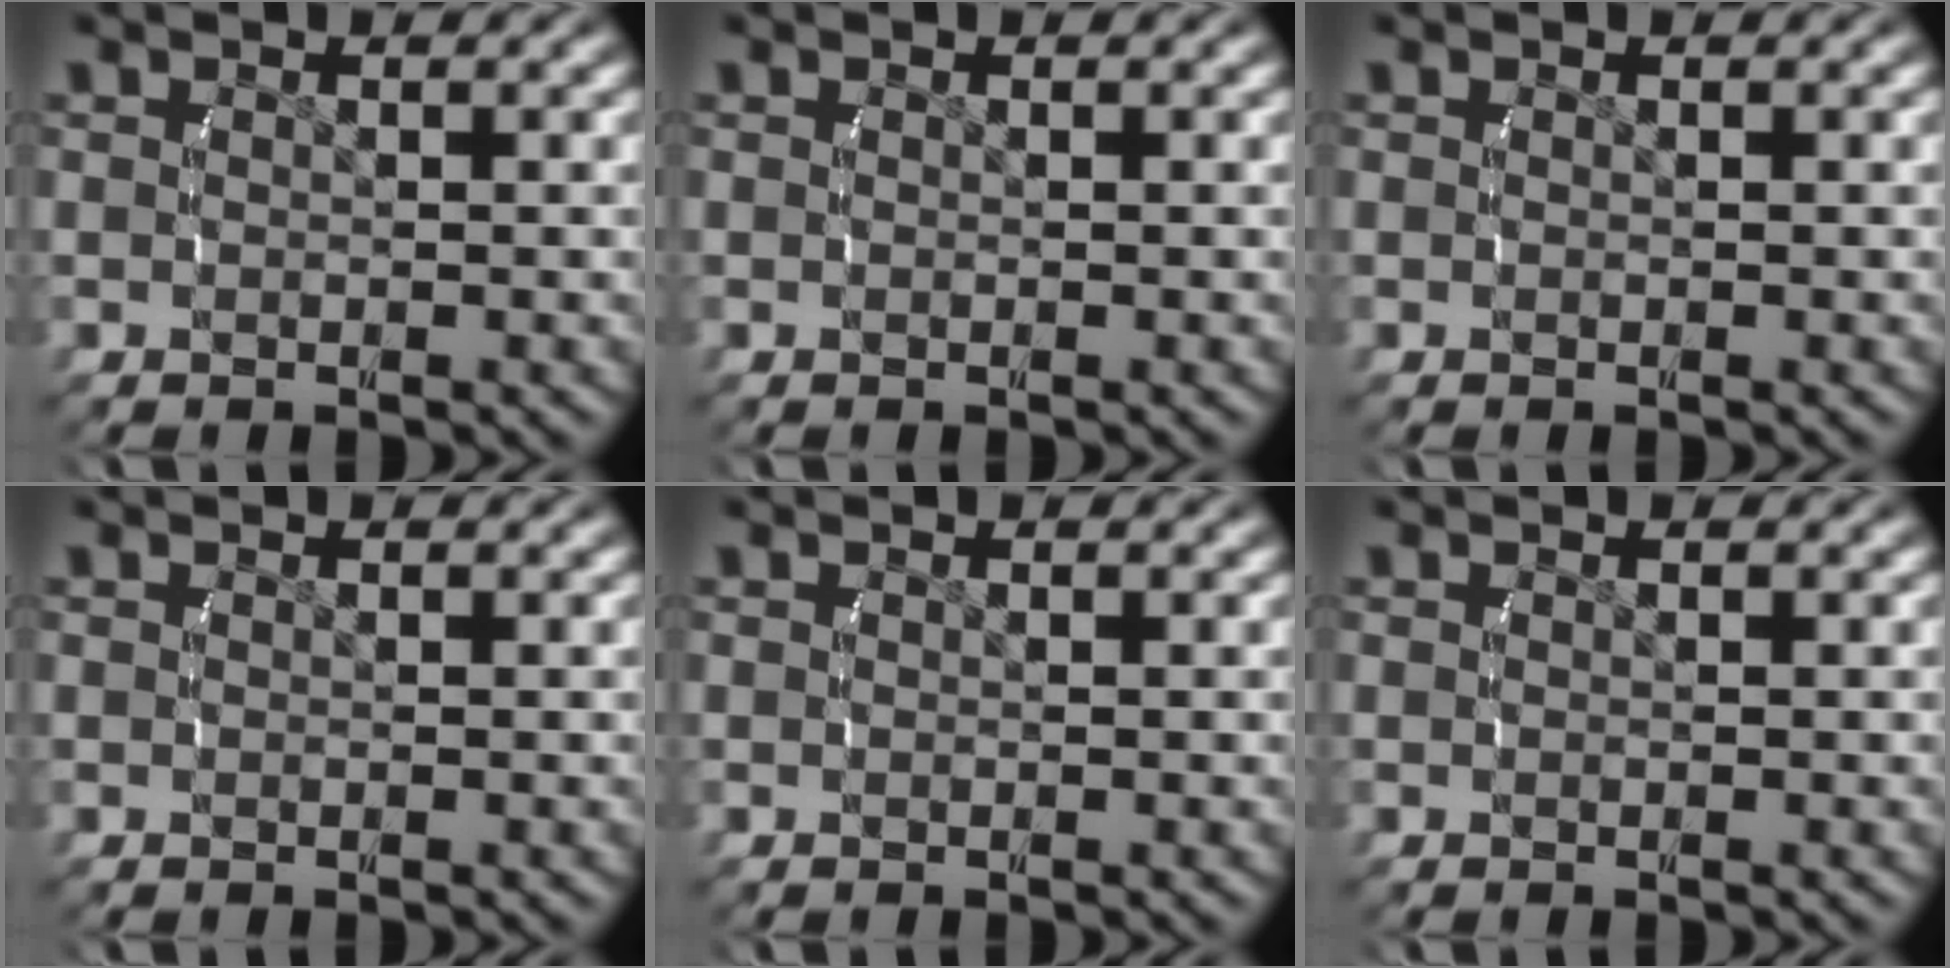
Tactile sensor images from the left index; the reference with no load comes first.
{"total": 0.0}
{"total": 0.0}
{"total": 0.0}
{"total": 0.0}
{"total": 0.0}